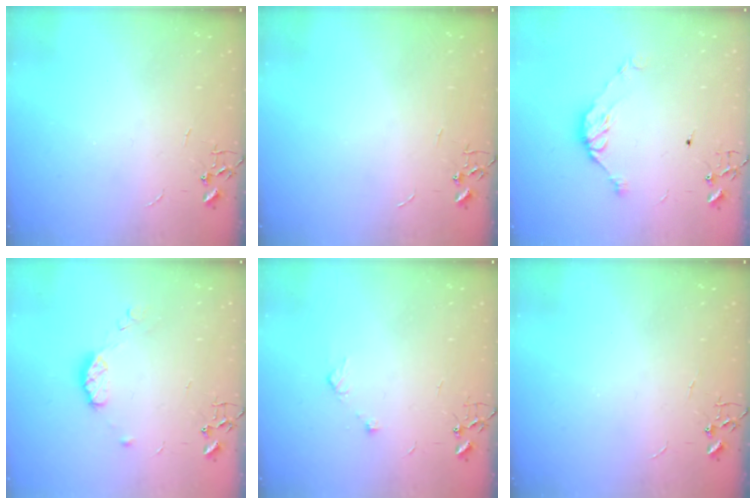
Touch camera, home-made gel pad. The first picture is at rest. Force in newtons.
{"total": 0.0}
{"total": 9.8, "press": 9.7, "slide": 1.2}
{"total": 7.8, "press": 7.8, "slide": 0.6}
{"total": 6.1, "press": 6.0, "slide": 0.8}
{"total": 0.0}